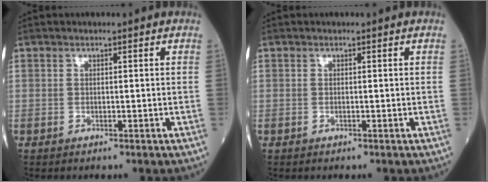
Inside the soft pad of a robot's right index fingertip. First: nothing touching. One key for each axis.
{"total": 0.0}